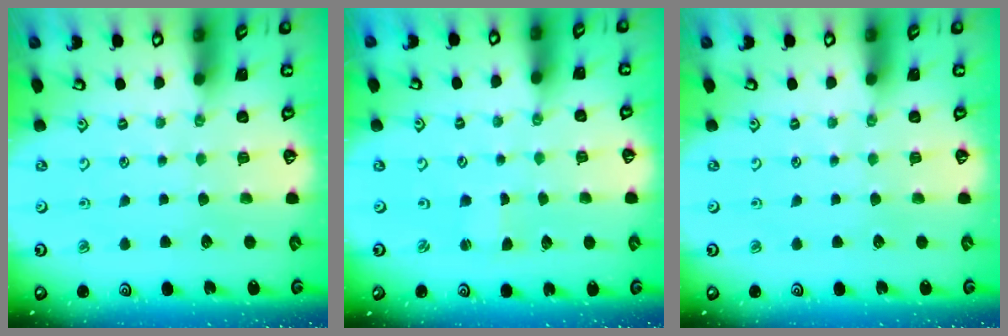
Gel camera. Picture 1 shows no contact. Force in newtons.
{"total": 0.0}
{"total": 0.0}